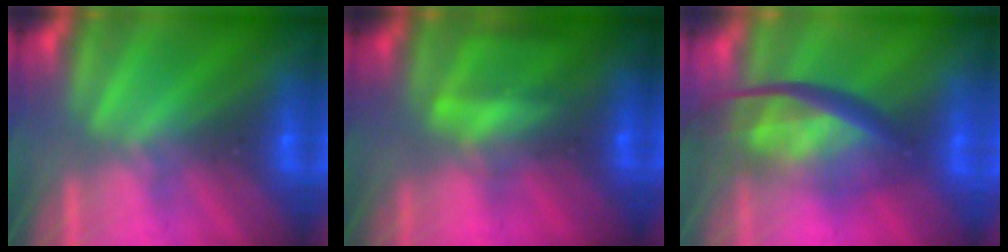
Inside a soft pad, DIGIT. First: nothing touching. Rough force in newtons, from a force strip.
{"total": 6.9}
{"total": 11.5}